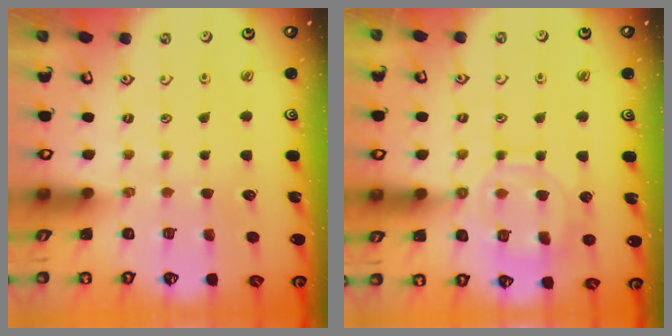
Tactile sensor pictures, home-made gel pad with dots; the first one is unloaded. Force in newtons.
{"total": 11.8, "press": 11.7, "slide": 1.1}